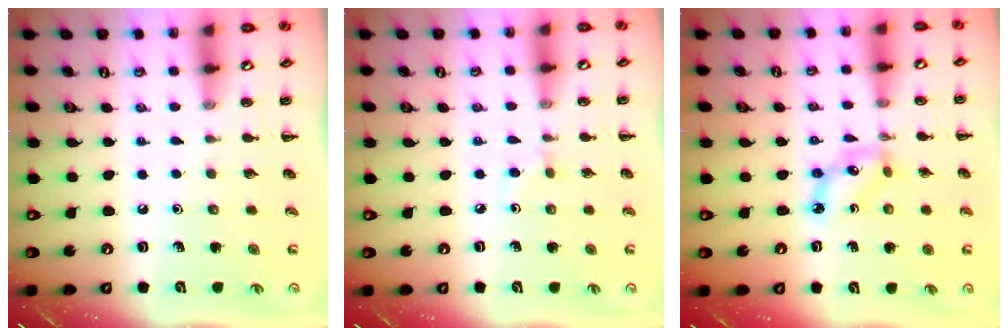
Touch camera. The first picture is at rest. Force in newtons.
{"total": 2.0, "press": 1.8, "slide": 0.8}
{"total": 6.2, "press": 6.0, "slide": 1.6}